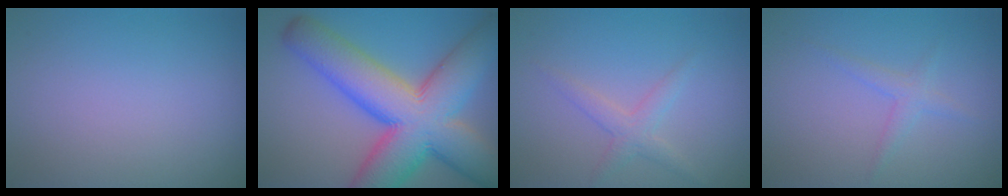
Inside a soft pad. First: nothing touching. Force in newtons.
{"total": 13.6, "press": 13.6, "slide": 0.6}
{"total": 1.9, "press": 1.9, "slide": 0.1}
{"total": 1.4, "press": 1.4, "slide": 0.0}